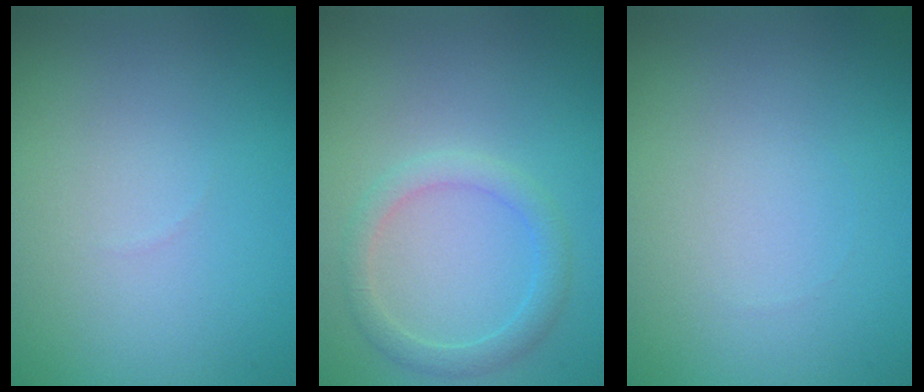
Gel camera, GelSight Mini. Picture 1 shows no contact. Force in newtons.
{"total": 2.2, "press": 2.2, "slide": 0.1}
{"total": 0.0}